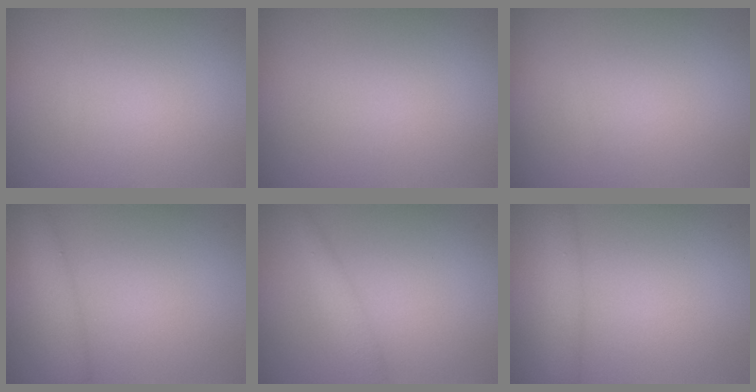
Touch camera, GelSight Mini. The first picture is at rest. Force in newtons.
{"total": 0.0}
{"total": 0.0}
{"total": 2.5, "press": 2.5, "slide": 0.1}
{"total": 1.6, "press": 1.6, "slide": 0.0}
{"total": 2.0, "press": 2.0, "slide": 0.0}